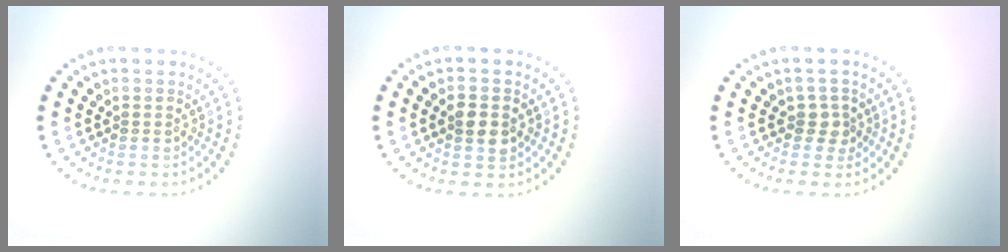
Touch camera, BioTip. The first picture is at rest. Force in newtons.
{"total": 2.6, "press": 2.6, "slide": 0.1}
{"total": 1.7, "press": 1.4, "slide": 0.9}